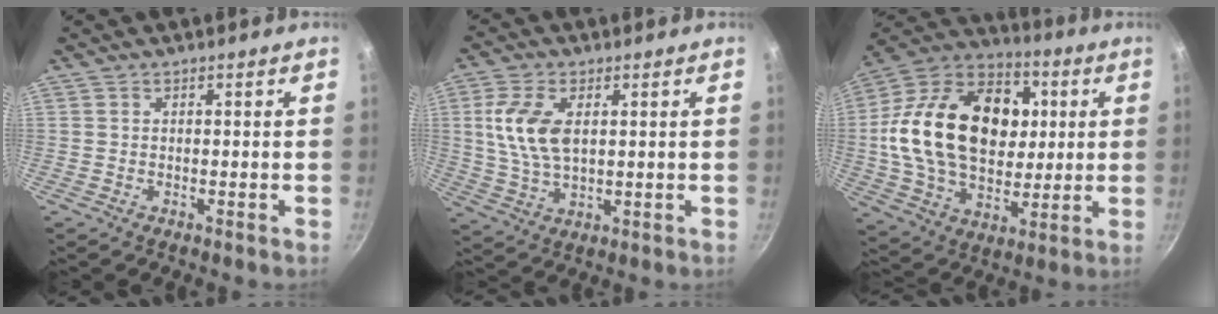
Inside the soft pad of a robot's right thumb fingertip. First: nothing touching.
{"total": 10.1, "force": [2.1, 5.6, 8.2], "torque": [-0.161, -0.006, 0.041]}
{"total": 28.6, "force": [3.6, 19.8, 20.3], "torque": [-0.328, 0.019, 0.055]}